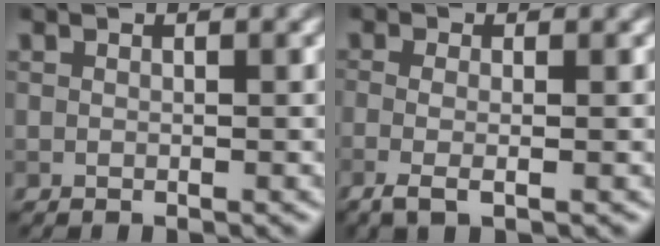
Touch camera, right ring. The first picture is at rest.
{"total": 2.6, "force": [-0.7, 0.9, 2.4], "torque": [-0.045, -0.009, -0.021]}